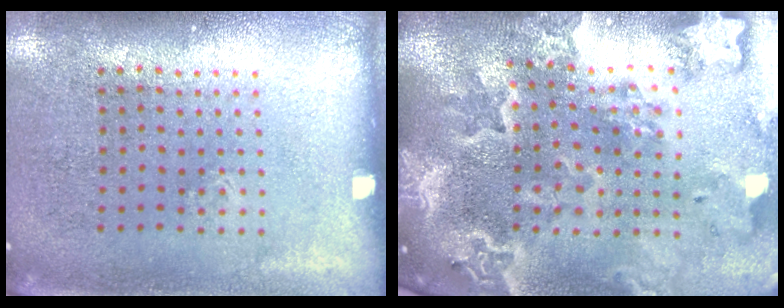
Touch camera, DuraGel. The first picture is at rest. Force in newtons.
{"total": 4.4, "press": 3.6, "slide": 2.5}